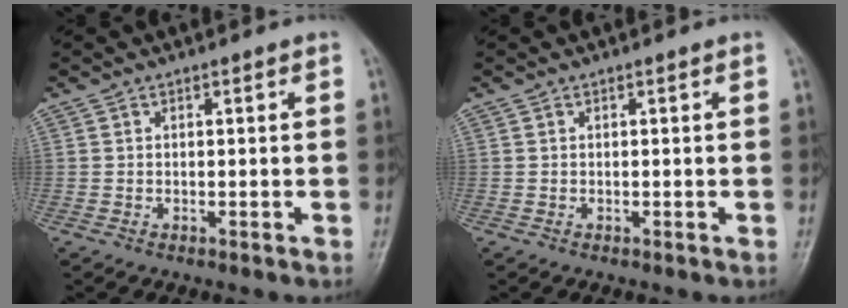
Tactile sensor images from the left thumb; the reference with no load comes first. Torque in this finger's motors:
{"motor_torque": [0.00, 0.00, 0.01, -0.01, 0.00]}